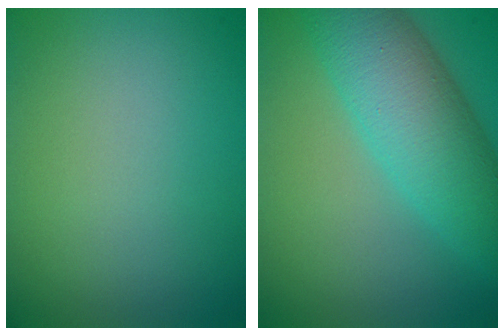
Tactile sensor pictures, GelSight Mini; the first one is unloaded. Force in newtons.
{"total": 8.0, "press": 8.0, "slide": 0.1}